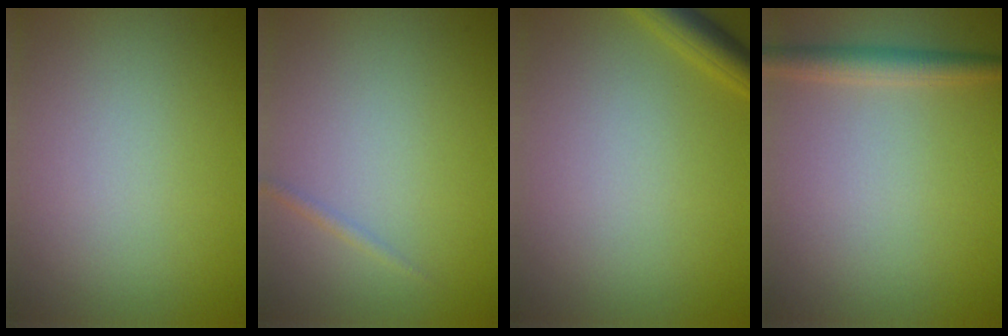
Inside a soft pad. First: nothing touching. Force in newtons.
{"total": 0.7, "press": 0.7, "slide": 0.0}
{"total": 2.6, "press": 2.6, "slide": 0.2}
{"total": 2.4, "press": 2.4, "slide": 0.1}